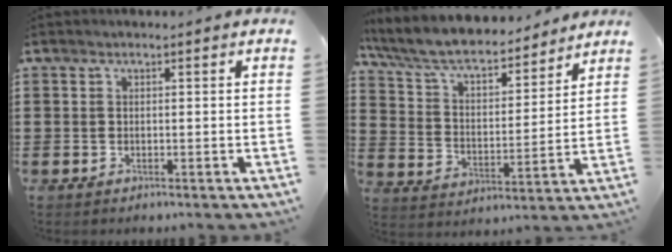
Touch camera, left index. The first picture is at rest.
{"total": 8.0, "force": [7.1, 1.6, 3.2], "torque": [-0.093, -0.044, 0.120]}